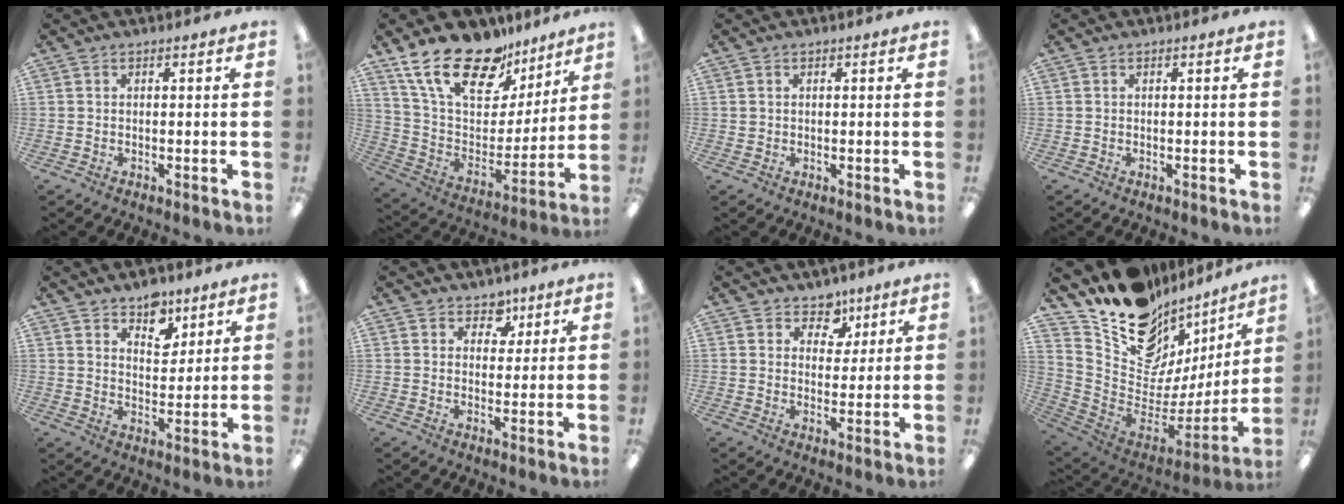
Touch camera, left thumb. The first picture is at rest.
{"total": 22.1, "force": [15.4, 10.5, 11.8], "torque": [-0.216, -0.095, 0.280]}
{"total": 0.7, "force": [0.3, 0.7, 0.0], "torque": [0.000, 0.004, 0.005]}
{"total": 0.0}
{"total": 7.6, "force": [5.9, 4.2, 2.2], "torque": [-0.018, -0.035, 0.103]}
{"total": 5.3, "force": [3.1, 4.0, 1.6], "torque": [-0.005, -0.014, 0.051]}
{"total": 6.5, "force": [4.1, 4.8, 1.4], "torque": [-0.010, -0.024, 0.072]}
{"total": 17.1, "force": [11.0, 10.9, 7.3], "torque": [-0.101, -0.100, 0.210]}